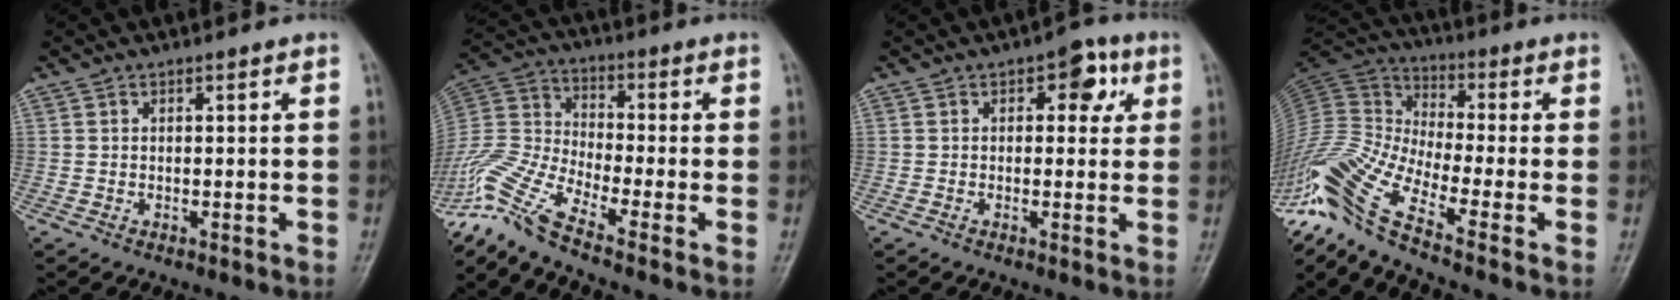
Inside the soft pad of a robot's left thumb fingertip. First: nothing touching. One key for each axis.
{"total": 12.1, "fx": -9.5, "fy": 1.0, "fz": 7.4, "tx": -0.187, "ty": 0.037, "tz": -0.199}
{"total": 5.5, "fx": 1.7, "fy": 3.2, "fz": 4.1, "tx": -0.020, "ty": 0.003, "tz": 0.012}
{"total": 20.3, "fx": -12.4, "fy": 3.4, "fz": 15.7, "tx": -0.372, "ty": 0.024, "tz": -0.241}